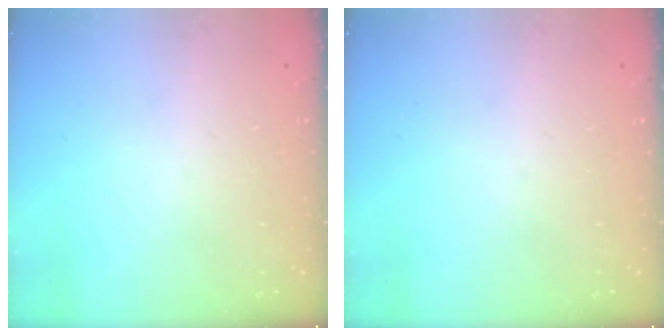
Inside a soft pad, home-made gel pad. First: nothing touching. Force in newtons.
{"total": 0.0}